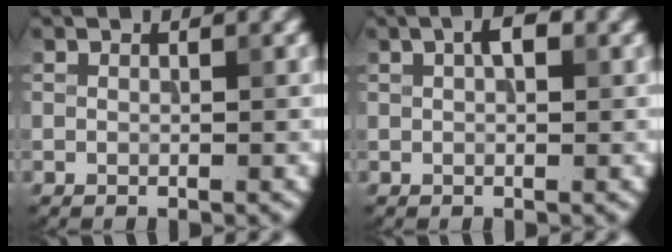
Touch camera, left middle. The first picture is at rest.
{"total": 2.1, "force": [0.8, 0.9, 1.7], "torque": [-0.026, 0.007, 0.010]}